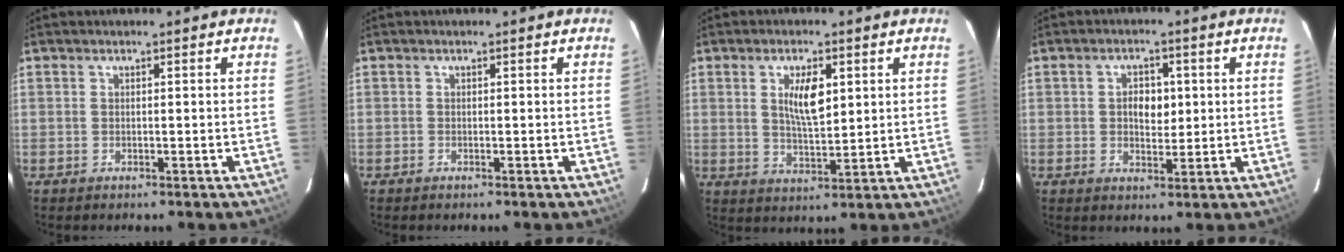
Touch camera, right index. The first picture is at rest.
{"total": 0.0}
{"total": 7.0, "force": [2.2, 2.8, 6.0], "torque": [-0.103, -0.001, 0.044]}
{"total": 4.6, "force": [0.6, 3.1, 3.4], "torque": [-0.054, 0.008, 0.012]}